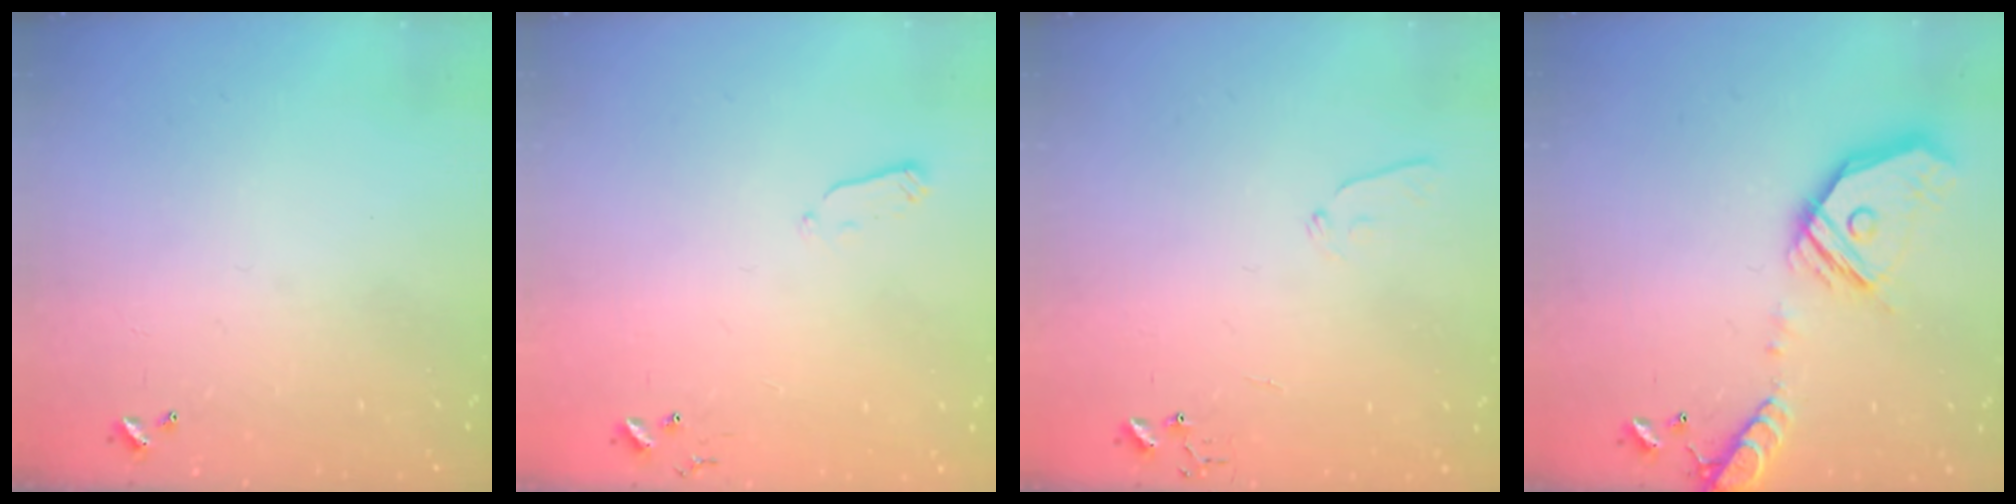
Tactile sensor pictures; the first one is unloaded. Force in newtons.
{"total": 4.0, "press": 3.9, "slide": 1.0}
{"total": 5.6, "press": 5.6, "slide": 0.6}
{"total": 18.8, "press": 18.6, "slide": 3.0}